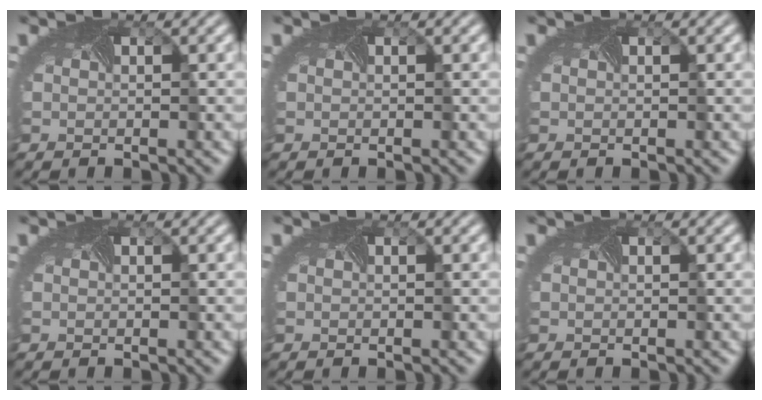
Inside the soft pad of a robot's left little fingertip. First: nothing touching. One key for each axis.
{"total": 0.0}
{"total": 0.0}
{"total": 0.0}
{"total": 0.0}
{"total": 0.0}